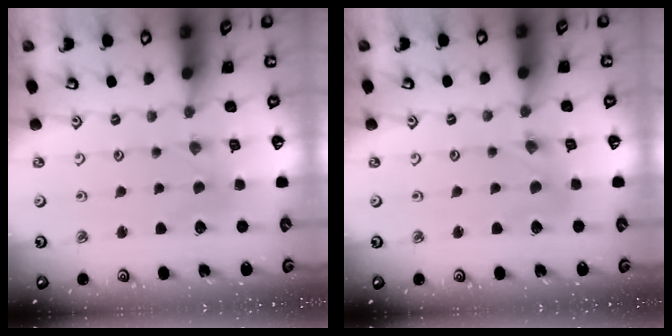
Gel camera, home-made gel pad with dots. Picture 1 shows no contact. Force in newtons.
{"total": 1.2, "press": 1.1, "slide": 0.2}